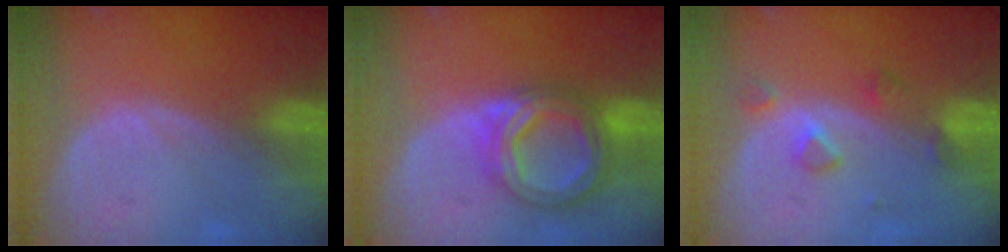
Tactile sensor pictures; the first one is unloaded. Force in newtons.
{"total": 8.6, "press": 8.6, "slide": 0.6}
{"total": 3.5, "press": 3.4, "slide": 0.8}